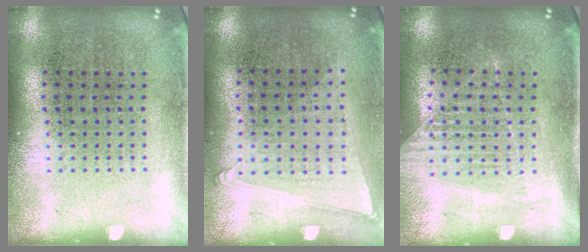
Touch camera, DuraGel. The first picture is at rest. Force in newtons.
{"total": 1.0, "press": 0.9, "slide": 0.4}
{"total": 1.2, "press": 1.1, "slide": 0.4}